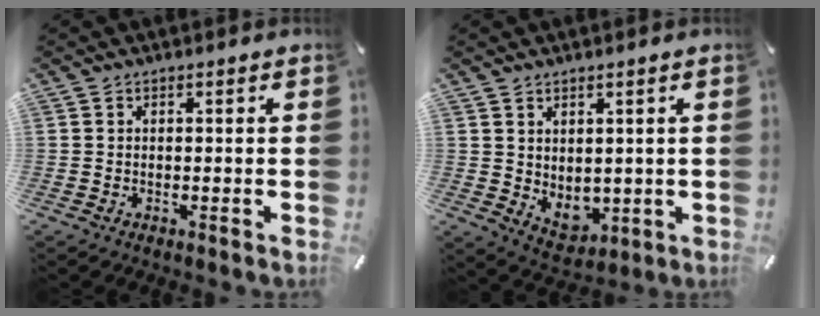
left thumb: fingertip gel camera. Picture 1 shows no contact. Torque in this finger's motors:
{"motor_torque": [0.72, 0.74, 0.62, -0.04, 0.01]}